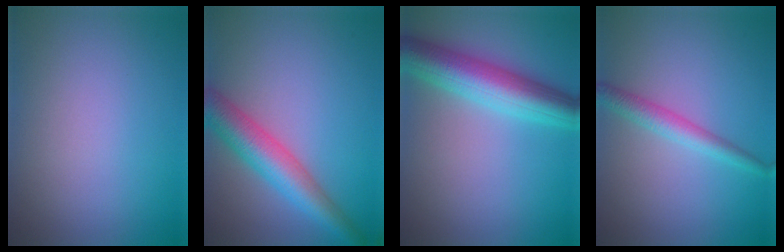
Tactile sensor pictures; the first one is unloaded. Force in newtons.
{"total": 5.7, "press": 5.7, "slide": 0.2}
{"total": 7.2, "press": 7.2, "slide": 0.2}
{"total": 2.5, "press": 2.5, "slide": 0.1}